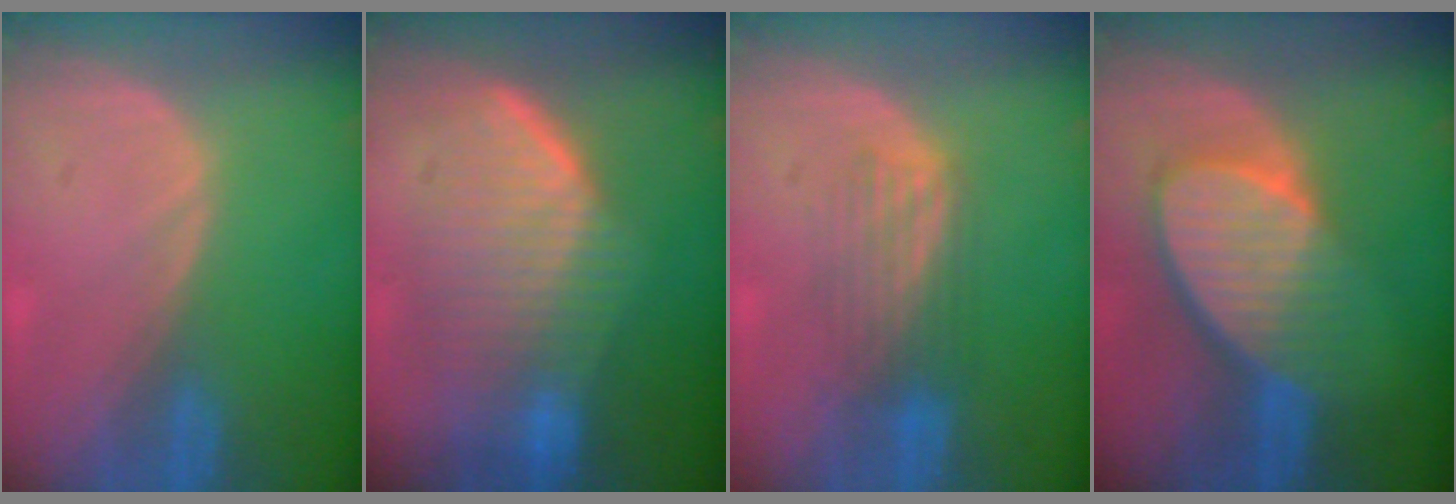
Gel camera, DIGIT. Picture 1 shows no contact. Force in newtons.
{"total": 8.9, "press": 8.7, "slide": 2.0}
{"total": 4.3, "press": 4.3, "slide": 0.2}
{"total": 9.2, "press": 8.2, "slide": 4.1}